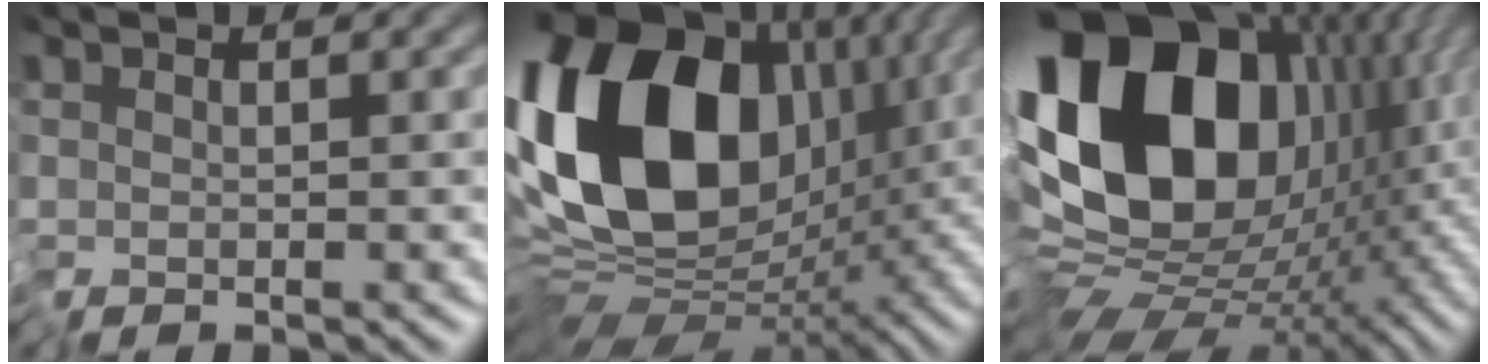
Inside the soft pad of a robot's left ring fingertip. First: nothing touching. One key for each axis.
{"total": 18.7, "fx": 2.9, "fy": 12.2, "fz": 13.9, "tx": -0.292, "ty": 0.016, "tz": 0.047}
{"total": 19.9, "fx": 2.3, "fy": 13.2, "fz": 14.7, "tx": -0.283, "ty": -0.002, "tz": 0.047}